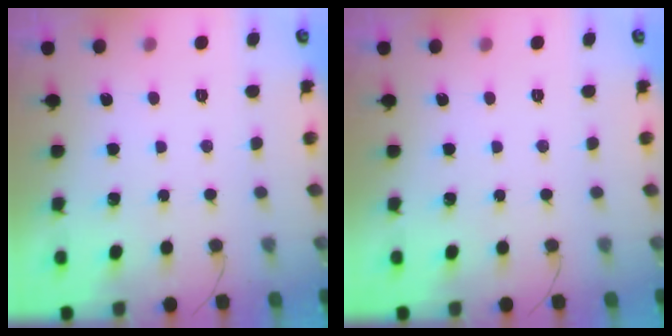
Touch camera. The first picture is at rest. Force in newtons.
{"total": 0.0}